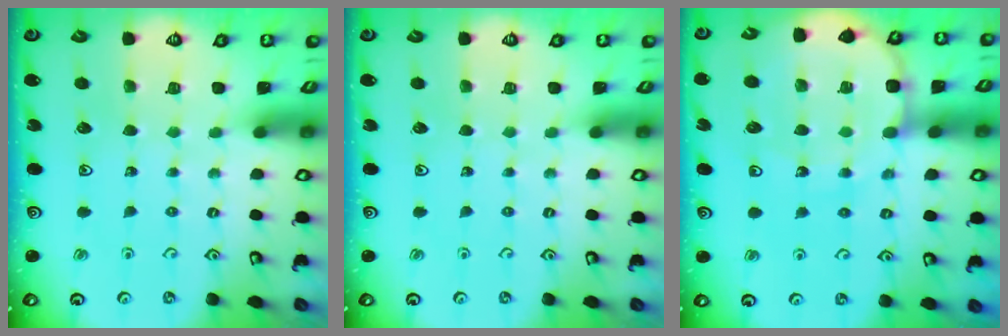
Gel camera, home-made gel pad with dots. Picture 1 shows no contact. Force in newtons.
{"total": 0.0}
{"total": 12.4, "press": 12.0, "slide": 2.7}